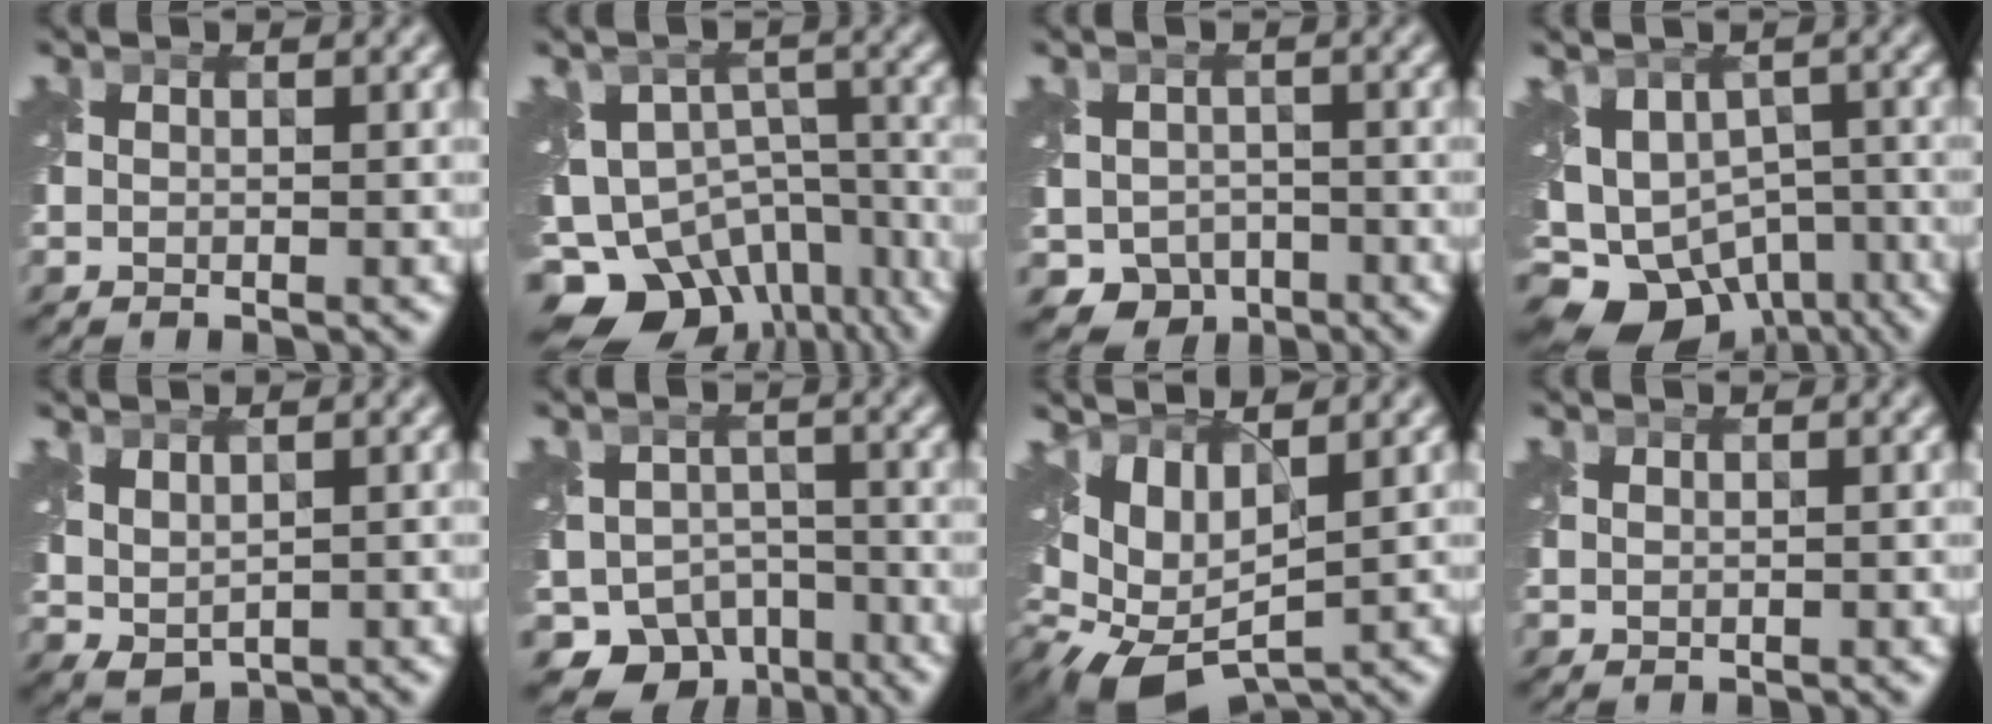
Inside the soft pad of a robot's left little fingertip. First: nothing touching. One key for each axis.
{"total": 14.4, "fx": -9.9, "fy": 8.4, "fz": 6.3, "tx": -0.116, "ty": -0.023, "tz": -0.128}
{"total": 5.1, "fx": -2.5, "fy": 4.2, "fz": 1.6, "tx": -0.020, "ty": -0.013, "tz": -0.035}
{"total": 13.0, "fx": -6.9, "fy": 8.5, "fz": 7.0, "tx": -0.127, "ty": -0.033, "tz": -0.084}
{"total": 2.4, "fx": 1.0, "fy": 1.5, "fz": 1.6, "tx": -0.037, "ty": -0.004, "tz": 0.027}
{"total": 8.8, "fx": -5.9, "fy": 5.9, "fz": 2.7, "tx": -0.035, "ty": -0.018, "tz": -0.085}
{"total": 7.1, "fx": 0.7, "fy": 4.3, "fz": 5.6, "tx": -0.113, "ty": -0.014, "tz": 0.016}
{"total": 0.5, "fx": 0.4, "fy": 0.2, "fz": 0.3, "tx": -0.009, "ty": -0.001, "tz": 0.010}